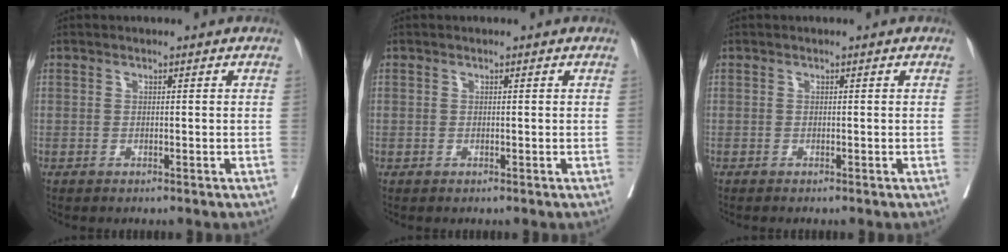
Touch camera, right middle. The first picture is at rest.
{"total": 0.6, "force": [-0.1, 0.6, -0.1], "torque": [0.010, 0.007, -0.005]}
{"total": 0.0}